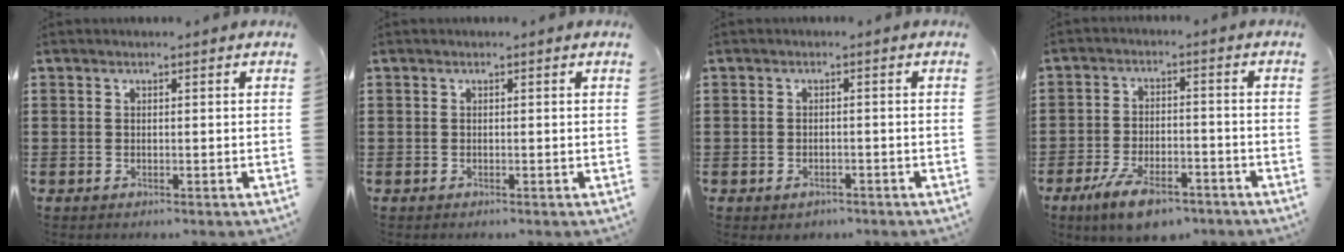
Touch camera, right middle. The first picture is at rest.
{"total": 0.0}
{"total": 1.0, "force": [-0.7, 0.6, 0.2], "torque": [-0.008, -0.002, -0.016]}
{"total": 7.0, "force": [-5.0, 2.4, 4.3], "torque": [-0.092, 0.002, -0.094]}